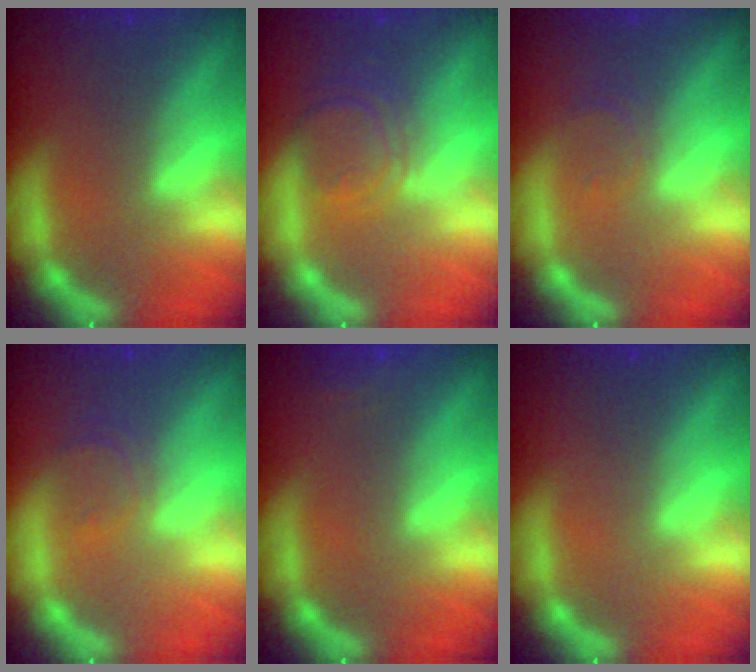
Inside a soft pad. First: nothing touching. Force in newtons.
{"total": 5.0}
{"total": 1.5}
{"total": 2.4}
{"total": 1.9}
{"total": 0.0}